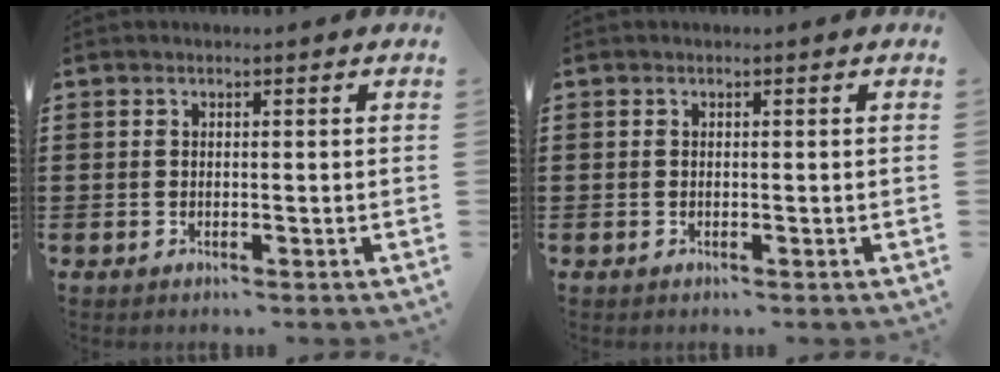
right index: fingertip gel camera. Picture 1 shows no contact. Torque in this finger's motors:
{"motor_torque": [1.24, 0.89, 0.01, -0.01]}